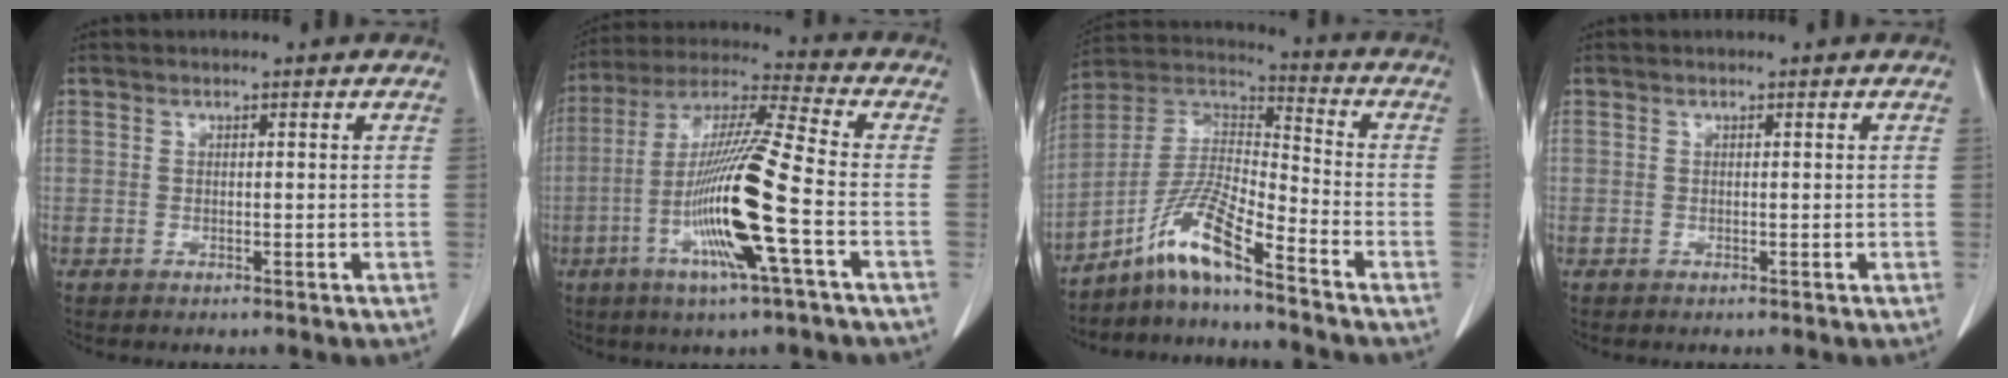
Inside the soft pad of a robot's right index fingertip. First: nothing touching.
{"total": 16.1, "force": [-4.7, -0.4, 15.4], "torque": [-0.308, -0.010, -0.095]}
{"total": 9.8, "force": [-7.2, 0.3, 6.6], "torque": [-0.142, 0.009, -0.139]}
{"total": 0.0}